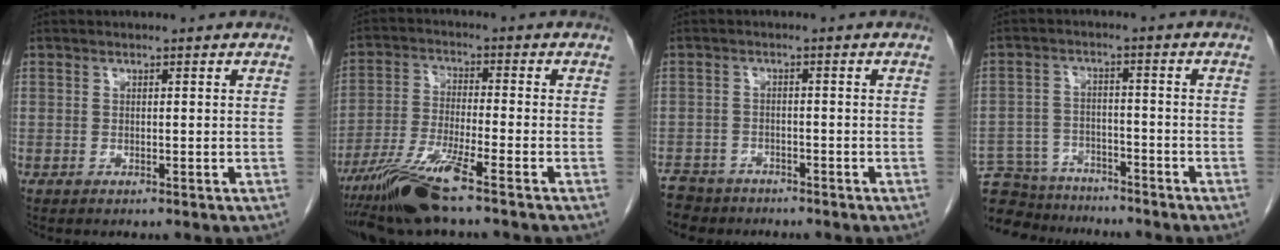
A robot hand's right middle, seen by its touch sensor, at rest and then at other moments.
{"total": 10.0, "force": [-7.0, -0.3, 7.1], "torque": [-0.145, -0.029, -0.132]}
{"total": 5.9, "force": [-5.1, 3.0, 0.5], "torque": [-0.015, -0.005, -0.085]}
{"total": 12.9, "force": [-11.7, 4.8, 2.6], "torque": [-0.058, 0.012, -0.175]}